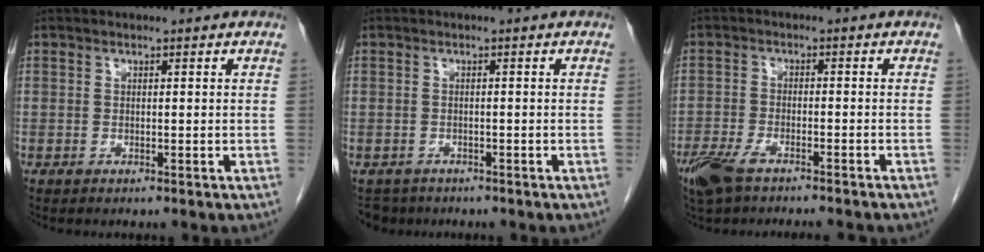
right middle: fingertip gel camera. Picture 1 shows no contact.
{"total": 3.0, "force": [-2.4, 1.8, -0.2], "torque": [0.001, 0.001, -0.038]}
{"total": 10.4, "force": [-8.2, 2.6, 5.8], "torque": [-0.105, -0.012, -0.129]}